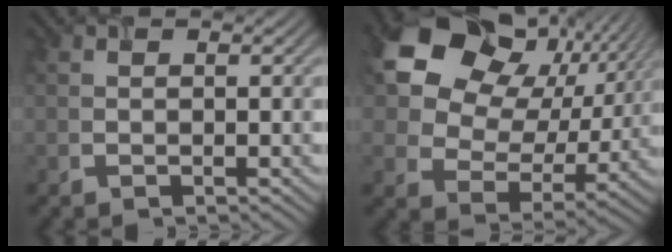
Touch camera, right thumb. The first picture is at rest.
{"total": 15.7, "force": [7.2, 11.3, 8.3], "torque": [-0.173, 0.020, 0.129]}